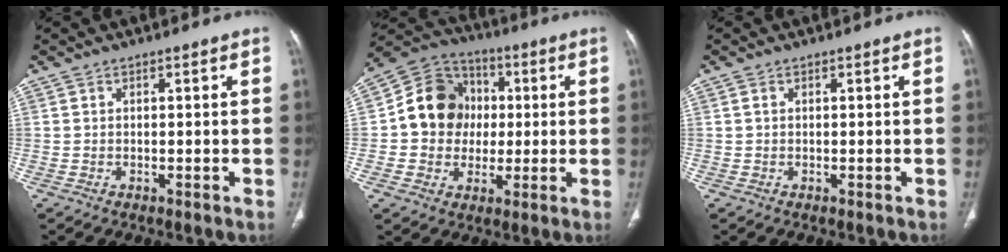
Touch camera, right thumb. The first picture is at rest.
{"total": 13.6, "force": [0.7, 12.2, 5.9], "torque": [-0.066, 0.021, 0.005]}
{"total": 0.5, "force": [0.1, 0.4, 0.3], "torque": [-0.008, 0.002, 0.002]}